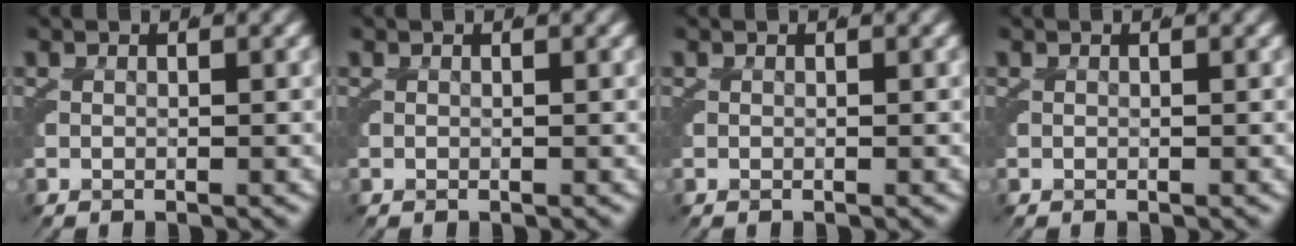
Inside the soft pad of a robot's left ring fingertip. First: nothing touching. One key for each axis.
{"total": 0.0}
{"total": 0.0}
{"total": 0.0}